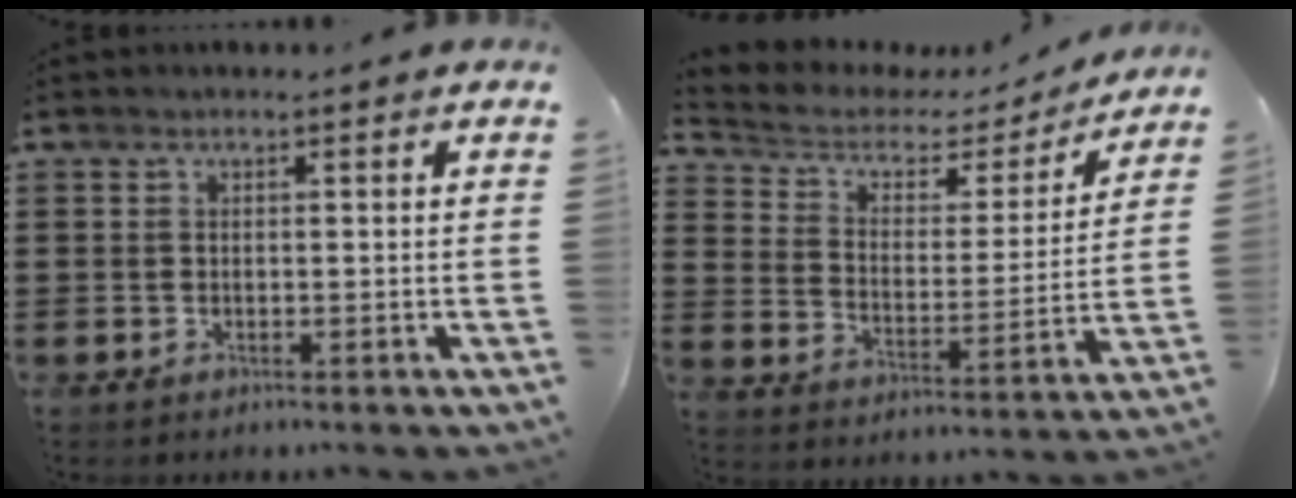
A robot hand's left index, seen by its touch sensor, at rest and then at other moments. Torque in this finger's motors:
{"motor_torque": [1.96, -0.17, 0.21, -0.01]}